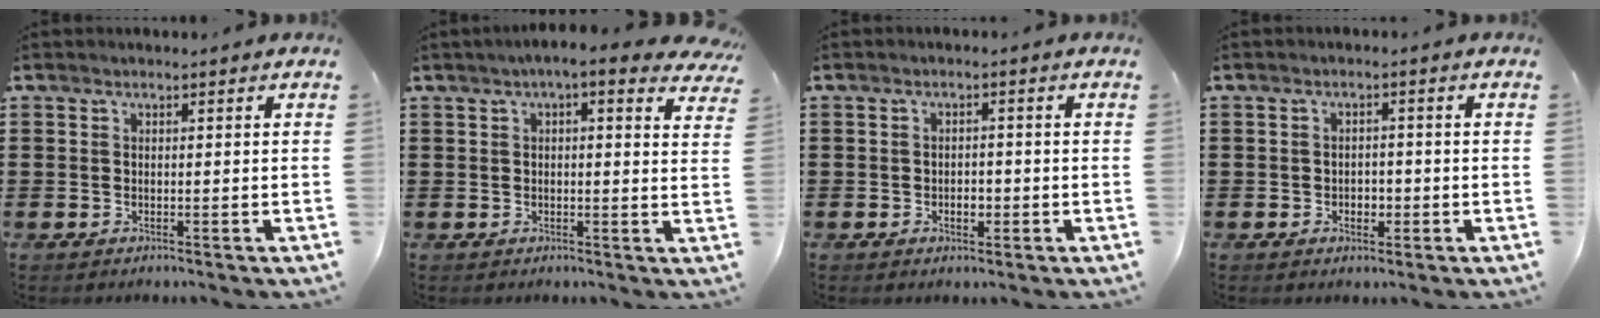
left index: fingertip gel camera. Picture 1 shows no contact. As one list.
[{"total": 4.0, "force": [2.9, 0.1, 2.7], "torque": [-0.061, -0.002, 0.050]}, {"total": 2.1, "force": [-0.7, 1.3, 1.5], "torque": [-0.031, 0.003, -0.015]}, {"total": 2.0, "force": [-0.7, 1.4, 1.2], "torque": [-0.026, 0.003, -0.018]}]